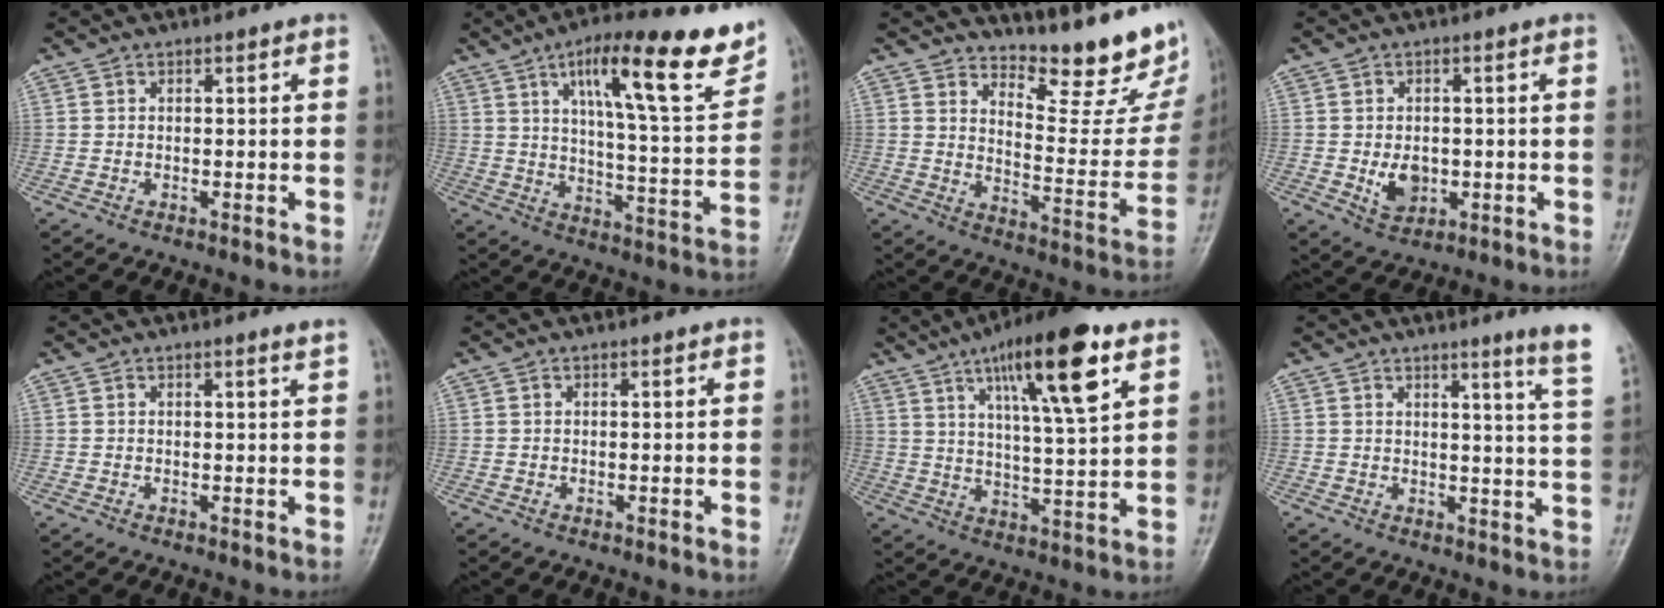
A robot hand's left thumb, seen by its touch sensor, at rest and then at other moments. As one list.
[{"total": 20.1, "force": [11.7, 4.5, 15.8], "torque": [-0.201, -0.045, 0.178]}, {"total": 16.1, "force": [13.5, 4.0, 7.7], "torque": [-0.070, -0.128, 0.183]}, {"total": 5.1, "force": [-0.7, 3.8, 3.4], "torque": [-0.040, -0.004, -0.004]}, {"total": 0.9, "force": [0.7, -0.3, 0.5], "torque": [-0.018, -0.008, 0.012]}, {"total": 0.0}, {"total": 16.5, "force": [8.3, 3.5, 13.8], "torque": [-0.213, -0.028, 0.135]}, {"total": 8.4, "force": [5.8, -0.9, 6.0], "torque": [-0.072, -0.043, 0.059]}]